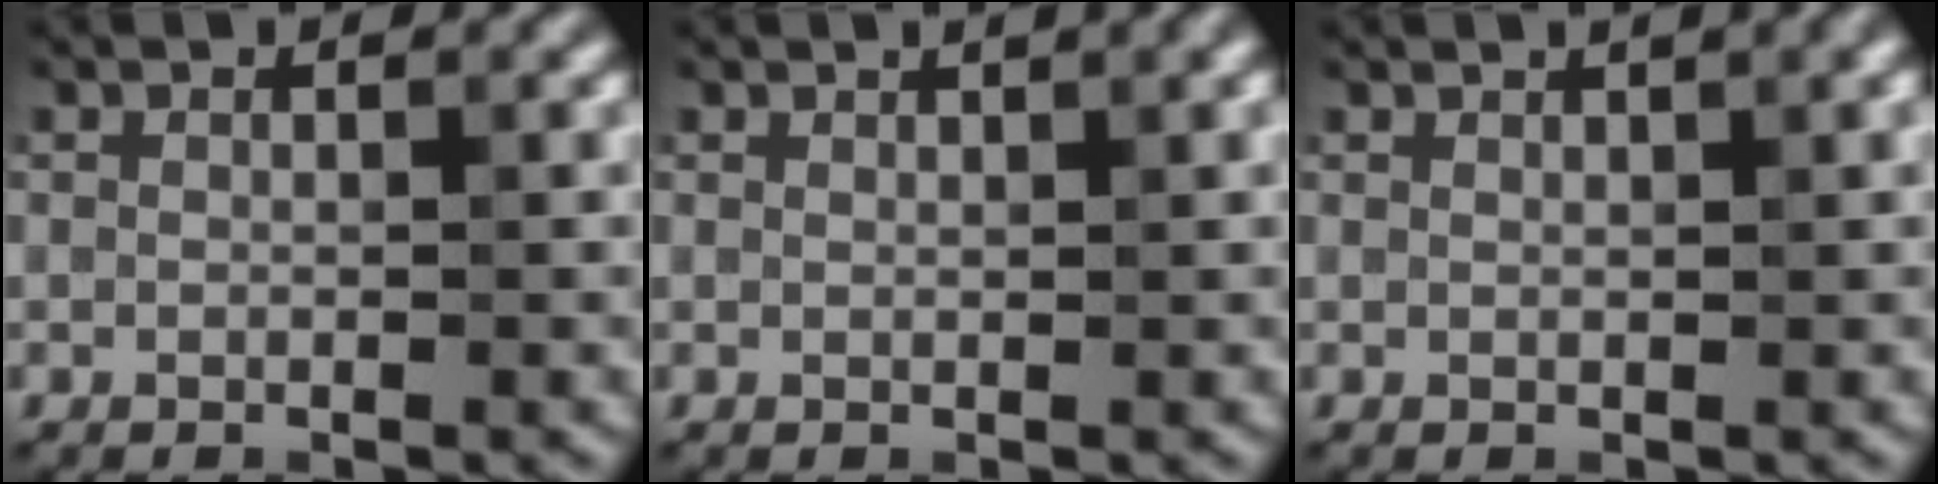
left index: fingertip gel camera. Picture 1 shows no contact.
{"total": 1.6, "force": [1.1, 0.4, 1.1], "torque": [-0.006, 0.001, 0.011]}
{"total": 2.2, "force": [1.3, 0.7, 1.6], "torque": [-0.009, 0.002, 0.011]}